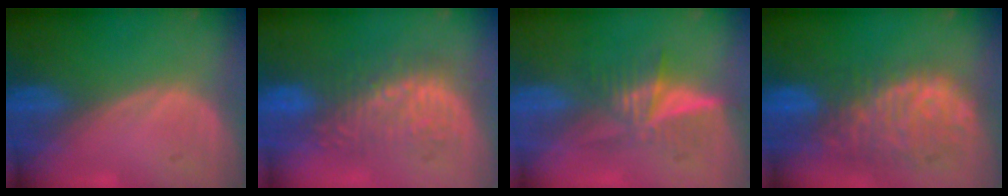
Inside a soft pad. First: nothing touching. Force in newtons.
{"total": 8.7, "press": 8.6, "slide": 1.6}
{"total": 6.5, "press": 5.5, "slide": 3.4}
{"total": 11.1, "press": 9.6, "slide": 5.6}